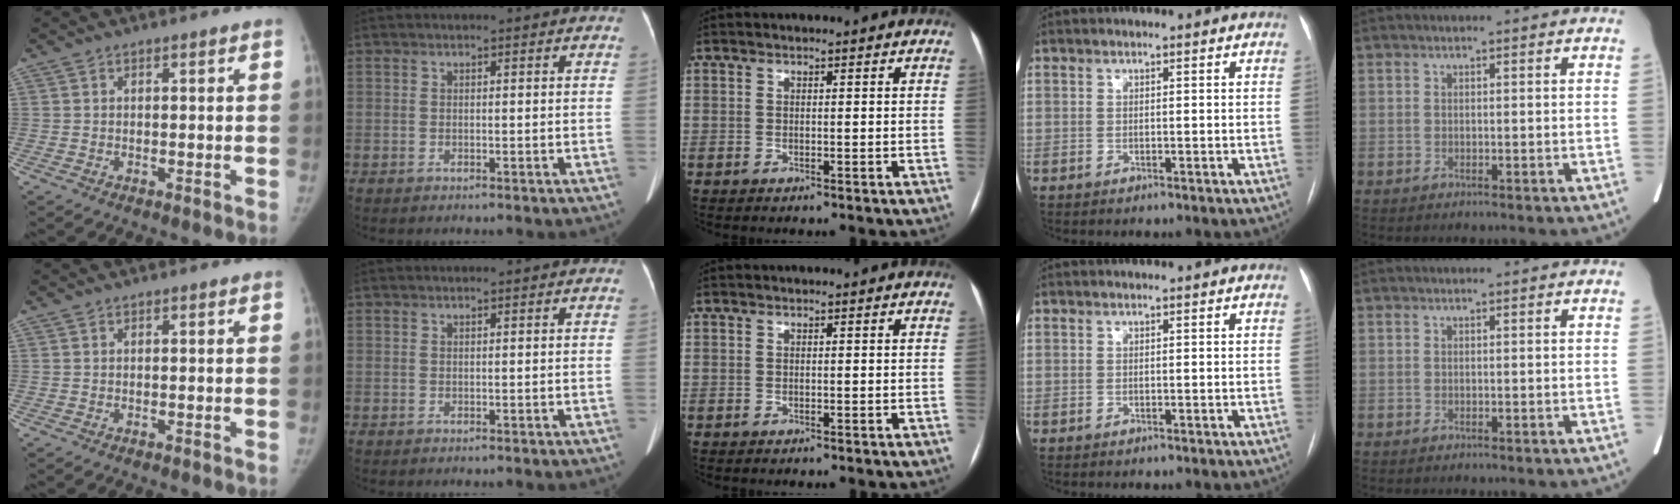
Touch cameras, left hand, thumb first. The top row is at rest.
{}